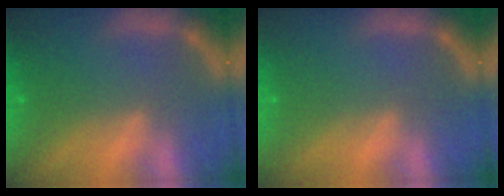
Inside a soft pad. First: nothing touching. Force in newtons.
{"total": 0.0}